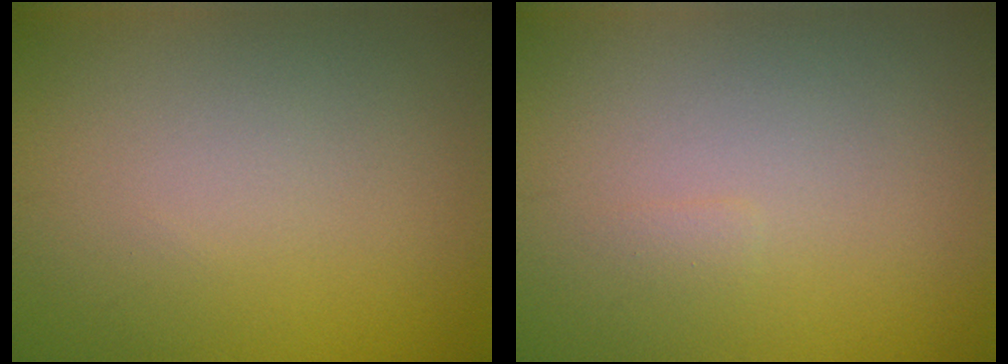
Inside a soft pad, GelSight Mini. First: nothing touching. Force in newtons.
{"total": 0.5, "press": 0.5, "slide": 0.1}